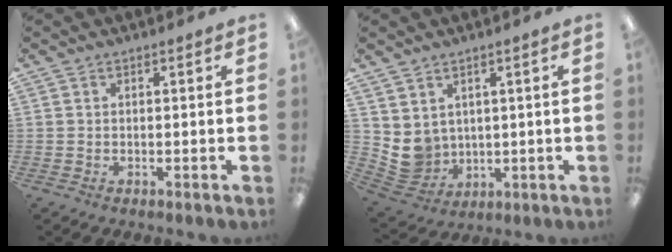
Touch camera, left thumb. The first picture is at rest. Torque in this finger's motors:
{"motor_torque": [0.87, 1.00, 0.72, -0.18, 0.02]}